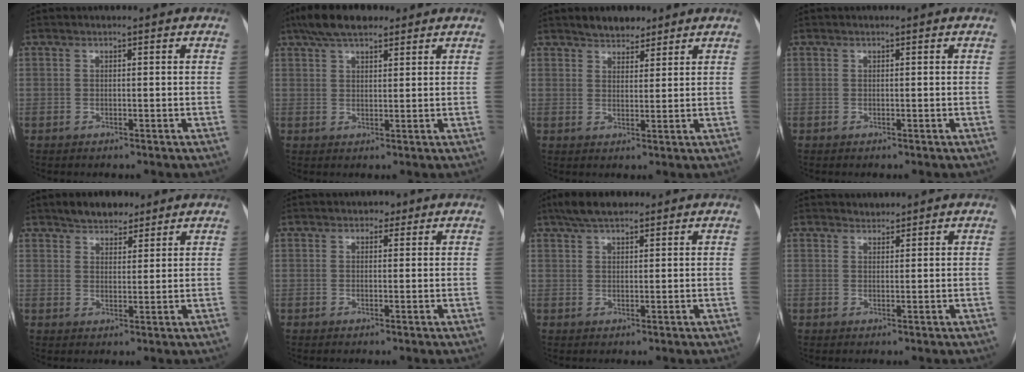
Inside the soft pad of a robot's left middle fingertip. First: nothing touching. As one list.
[{"total": 7.9, "force": [5.9, 2.8, 4.4], "torque": [-0.080, 0.029, 0.101]}, {"total": 4.1, "force": [3.4, 2.0, 1.2], "torque": [-0.017, 0.006, 0.057]}, {"total": 0.5, "force": [-0.3, -0.3, -0.2], "torque": [0.006, -0.005, -0.006]}, {"total": 5.2, "force": [4.2, 2.5, 1.9], "torque": [-0.028, 0.009, 0.072]}, {"total": 1.4, "force": [0.8, 1.0, 0.4], "torque": [-0.001, 0.002, 0.007]}, {"total": 5.4, "force": [4.2, 1.7, 3.0], "torque": [-0.059, 0.023, 0.074]}, {"total": 1.2, "force": [1.1, 0.3, -0.2], "torque": [-0.002, 0.004, 0.020]}]